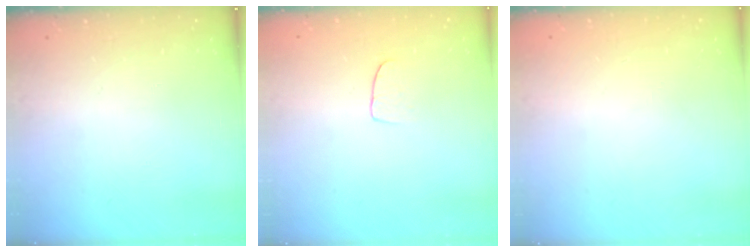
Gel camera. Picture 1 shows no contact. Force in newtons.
{"total": 5.9, "press": 5.9, "slide": 0.4}
{"total": 0.0}